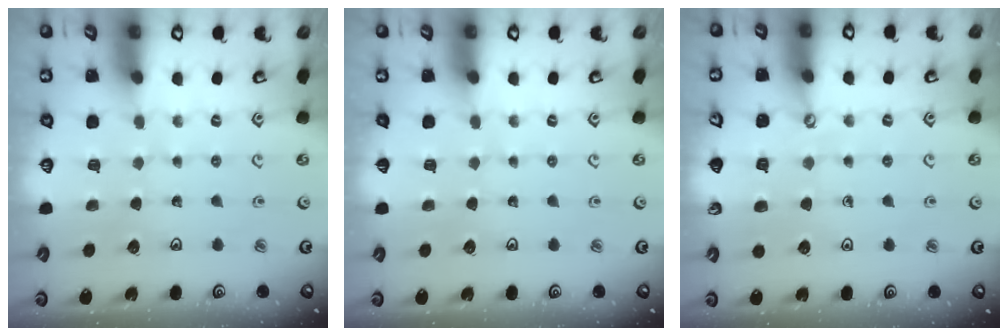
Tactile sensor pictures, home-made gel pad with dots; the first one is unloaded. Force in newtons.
{"total": 0.0}
{"total": 5.0, "press": 5.0, "slide": 0.6}